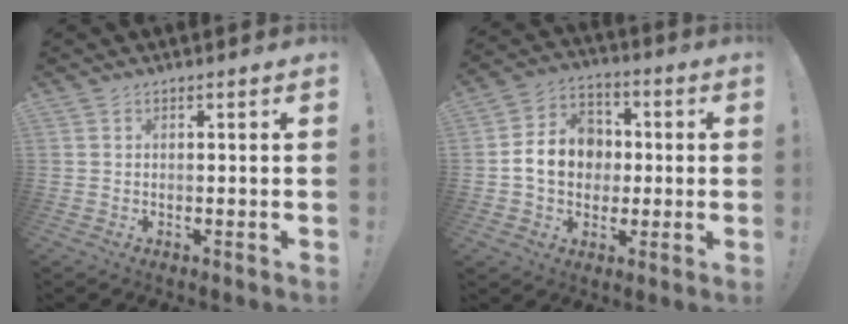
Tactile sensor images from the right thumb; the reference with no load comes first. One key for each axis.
{"total": 13.7, "fx": 0.0, "fy": 11.5, "fz": 7.4, "tx": -0.119, "ty": 0.016, "tz": 0.009}